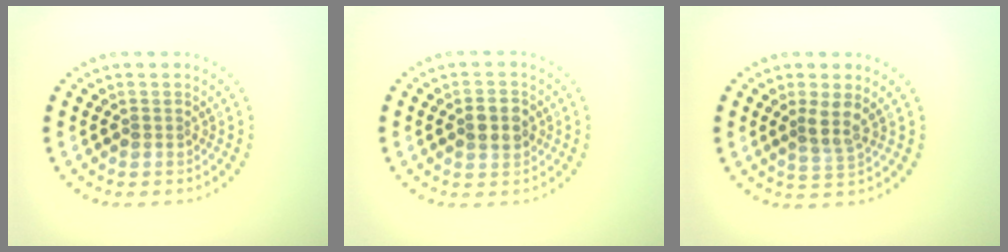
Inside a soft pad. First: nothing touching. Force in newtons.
{"total": 2.8, "press": 2.8, "slide": 0.2}
{"total": 2.2, "press": 1.7, "slide": 1.4}